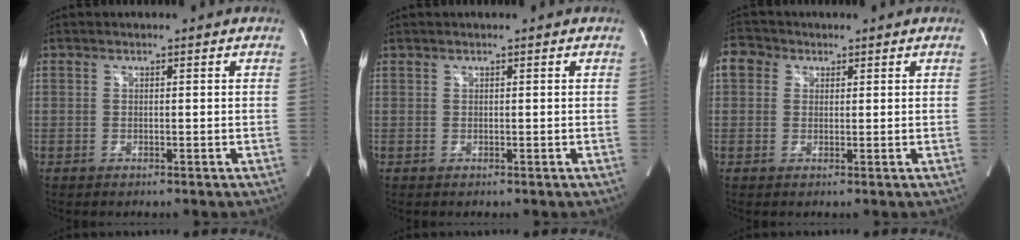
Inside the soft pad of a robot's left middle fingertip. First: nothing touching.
{"total": 0.0}
{"total": 3.7, "force": [1.4, 3.2, 1.2], "torque": [-0.028, 0.018, 0.024]}